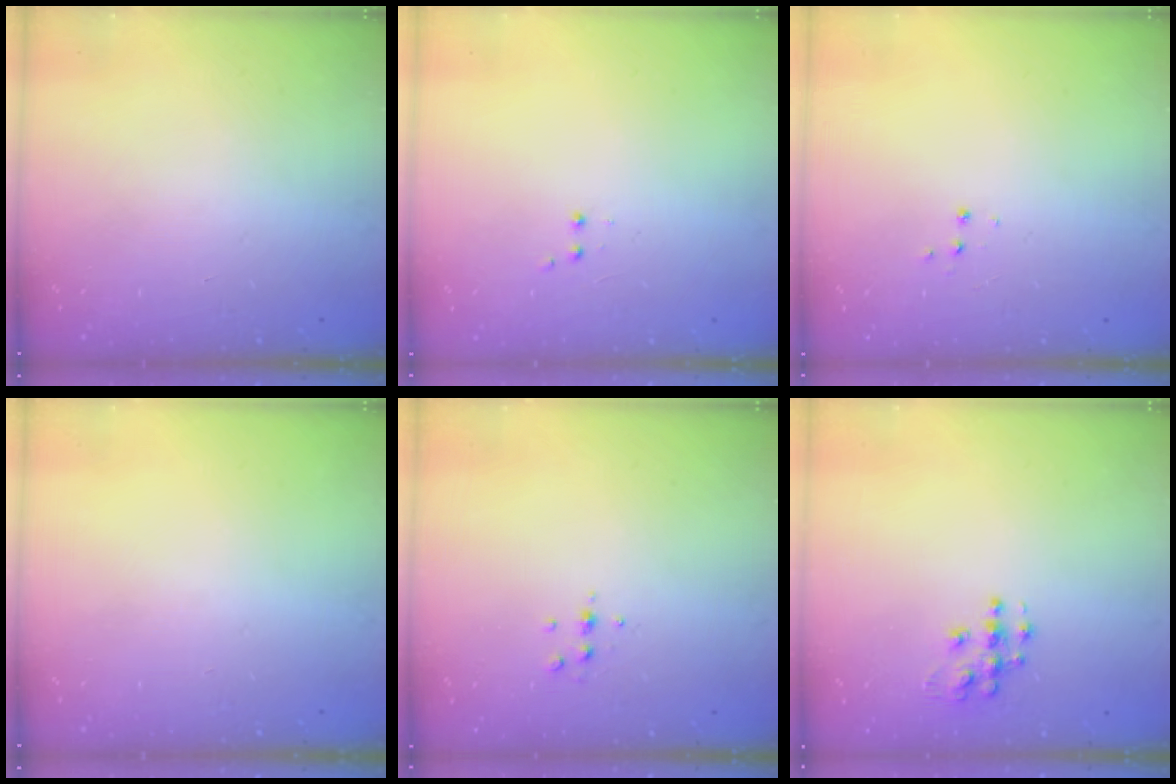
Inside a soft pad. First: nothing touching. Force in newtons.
{"total": 2.0, "press": 1.8, "slide": 0.9}
{"total": 3.5, "press": 3.4, "slide": 0.5}
{"total": 0.0}
{"total": 4.7, "press": 4.6, "slide": 1.0}
{"total": 7.9, "press": 7.9, "slide": 0.3}